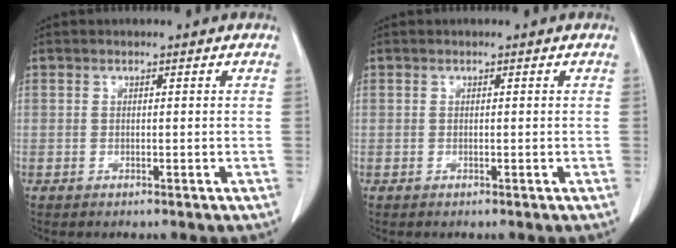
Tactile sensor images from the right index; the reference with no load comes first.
{"total": 0.0}